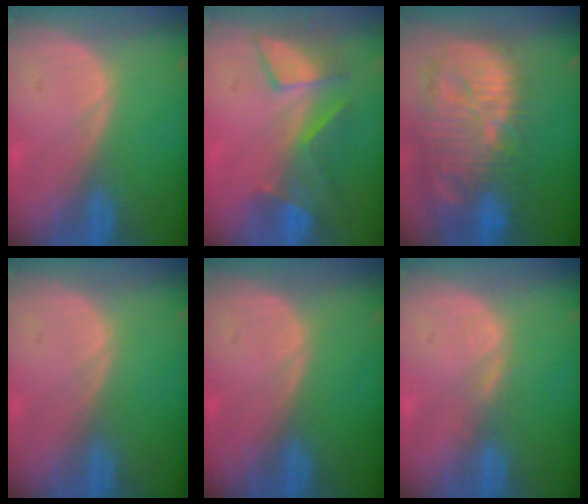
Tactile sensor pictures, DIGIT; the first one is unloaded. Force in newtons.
{"total": 8.1, "press": 7.0, "slide": 3.9}
{"total": 14.4, "press": 12.5, "slide": 7.0}
{"total": 0.0}
{"total": 0.0}
{"total": 1.1, "press": 1.1, "slide": 0.2}